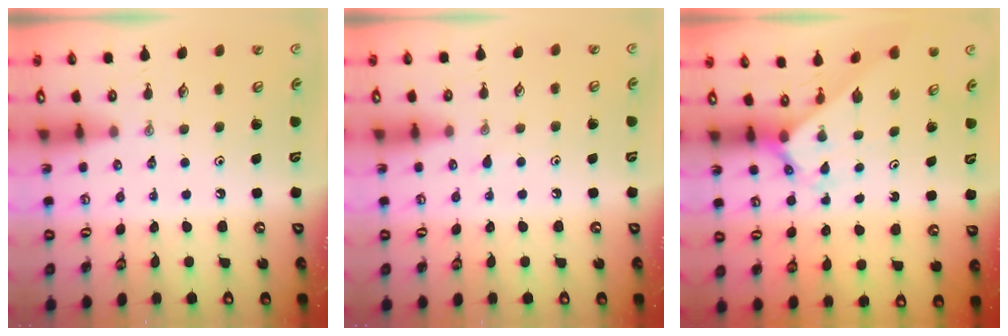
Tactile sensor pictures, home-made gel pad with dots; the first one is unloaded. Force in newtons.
{"total": 4.5, "press": 4.5, "slide": 0.4}
{"total": 2.4, "press": 2.4, "slide": 0.2}